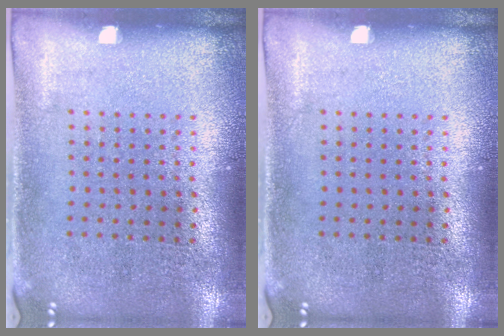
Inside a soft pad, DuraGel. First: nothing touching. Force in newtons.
{"total": 0.0}